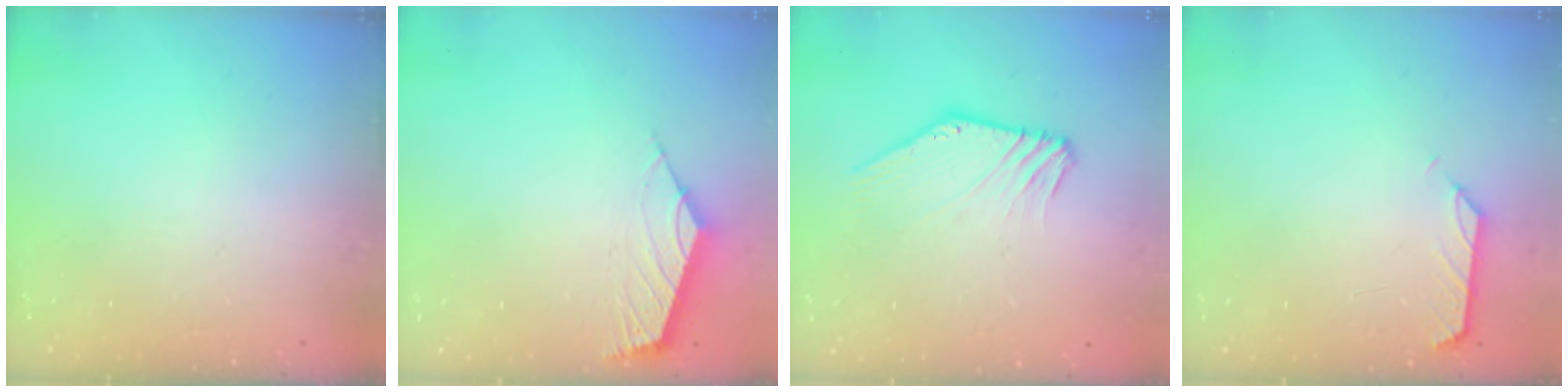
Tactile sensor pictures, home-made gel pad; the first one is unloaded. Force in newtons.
{"total": 2.5, "press": 2.4, "slide": 0.7}
{"total": 3.8, "press": 3.7, "slide": 0.2}
{"total": 0.0}